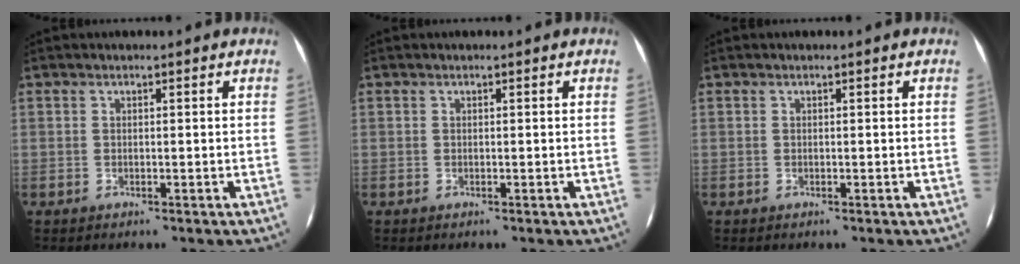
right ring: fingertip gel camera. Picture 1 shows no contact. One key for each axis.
{"total": 0.0}
{"total": 0.0}